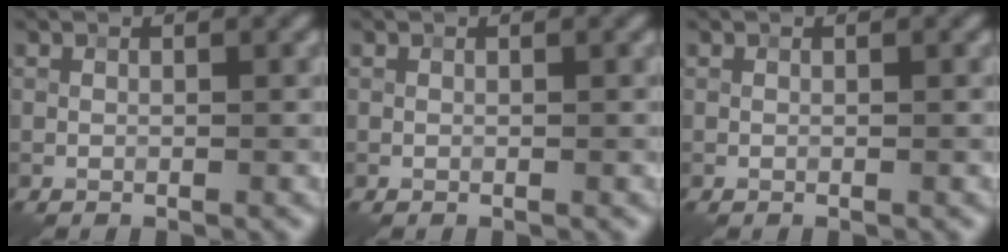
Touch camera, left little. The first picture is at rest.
{"total": 0.0}
{"total": 0.0}